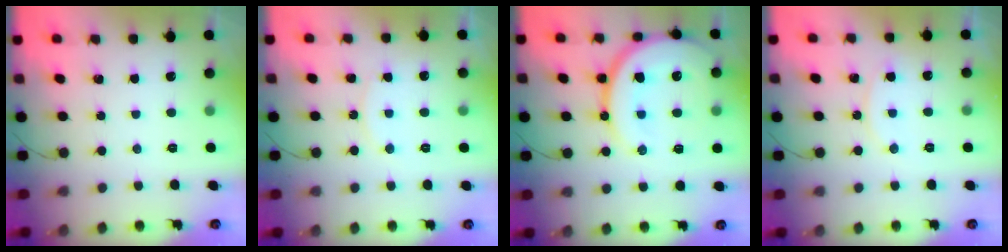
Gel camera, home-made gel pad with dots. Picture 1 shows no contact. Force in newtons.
{"total": 6.4, "press": 6.4, "slide": 0.6}
{"total": 18.8, "press": 18.6, "slide": 2.2}
{"total": 6.1, "press": 6.1, "slide": 0.5}